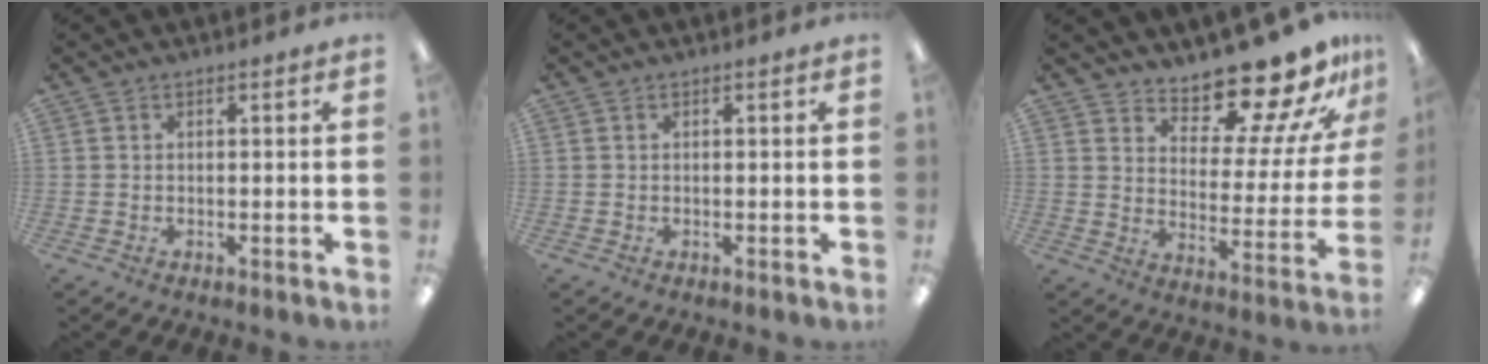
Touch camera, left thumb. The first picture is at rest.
{"total": 0.0}
{"total": 15.1, "force": [13.7, 3.6, 5.3], "torque": [-0.087, -0.118, 0.234]}